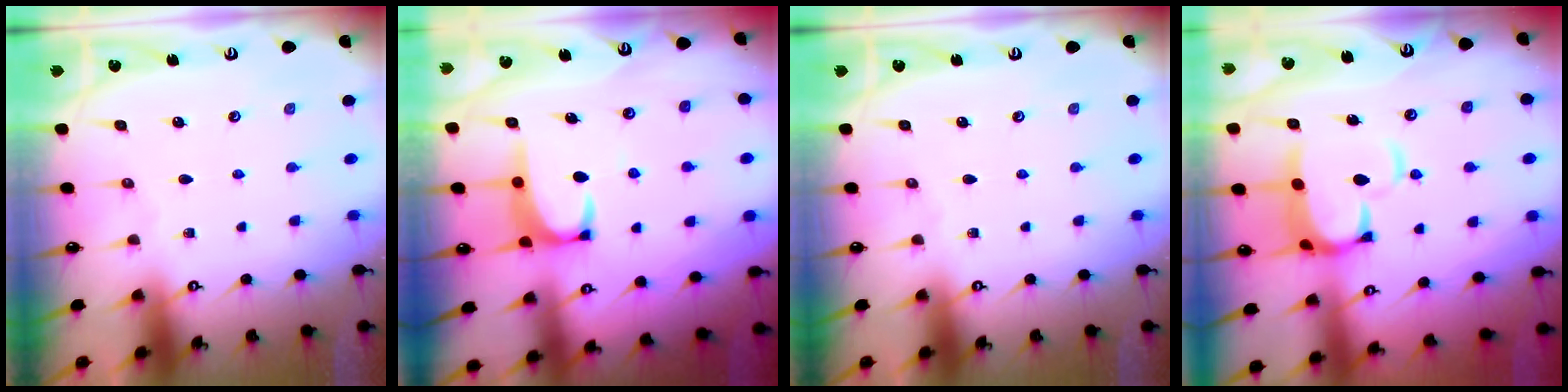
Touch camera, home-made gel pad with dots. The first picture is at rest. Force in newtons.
{"total": 2.4, "press": 2.3, "slide": 0.7}
{"total": 0.0}
{"total": 6.5, "press": 6.4, "slide": 1.2}